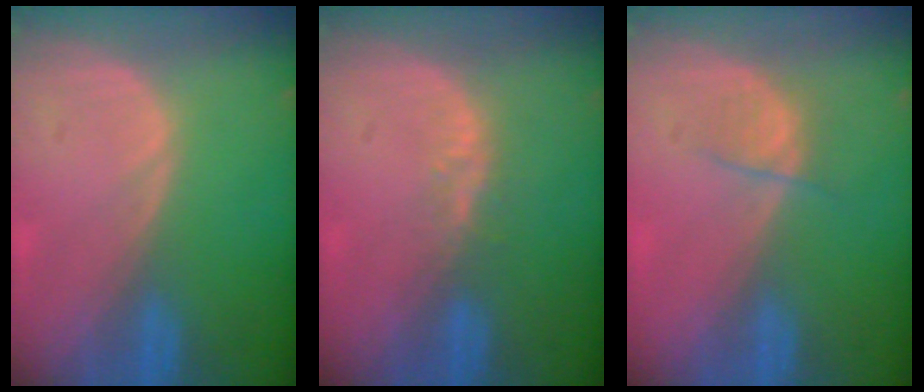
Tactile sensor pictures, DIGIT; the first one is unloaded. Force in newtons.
{"total": 2.8, "press": 2.1, "slide": 1.8}
{"total": 2.5, "press": 2.3, "slide": 0.9}